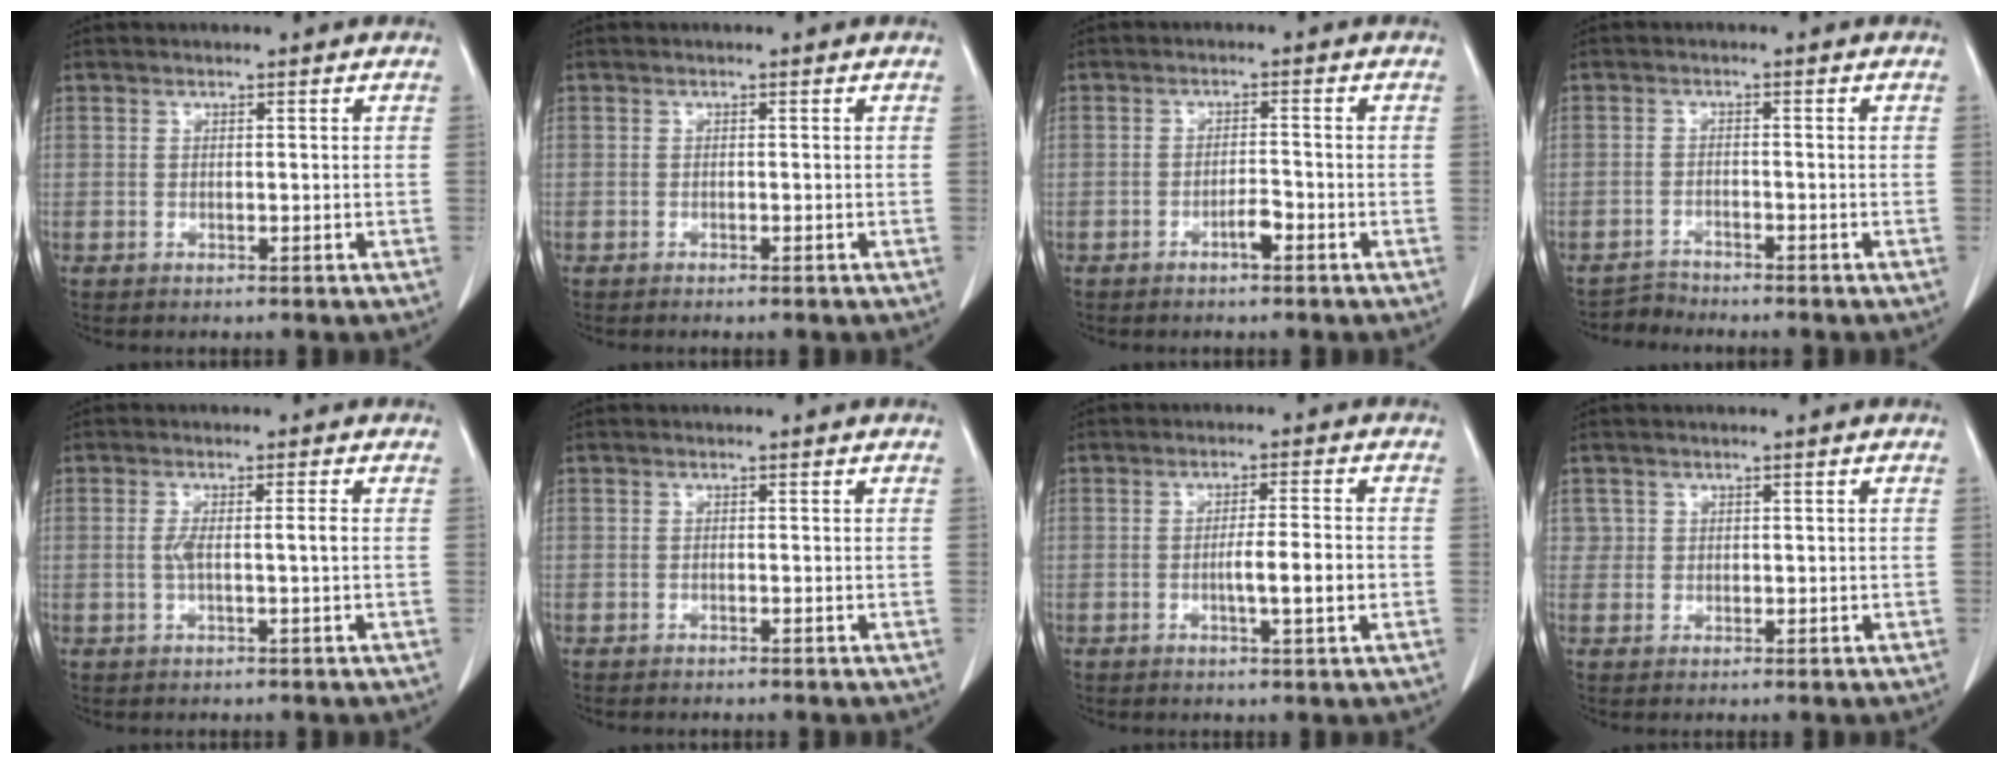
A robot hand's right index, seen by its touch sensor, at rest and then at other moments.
{"total": 0.9, "force": [-0.7, 0.1, 0.5], "torque": [-0.011, -0.002, -0.008]}
{"total": 2.3, "force": [-1.4, 0.4, 1.7], "torque": [-0.029, 0.003, -0.024]}
{"total": 2.2, "force": [-2.1, -0.1, -0.8], "torque": [0.020, -0.010, -0.038]}
{"total": 2.9, "force": [-0.2, 0.0, 2.9], "torque": [-0.056, 0.002, -0.002]}
{"total": 0.6, "force": [-0.5, 0.1, 0.2], "torque": [-0.007, 0.000, -0.011]}
{"total": 5.3, "force": [-1.2, 0.1, 5.2], "torque": [-0.084, -0.002, -0.017]}
{"total": 1.7, "force": [0.6, 1.6, 0.0], "torque": [0.013, 0.001, 0.005]}